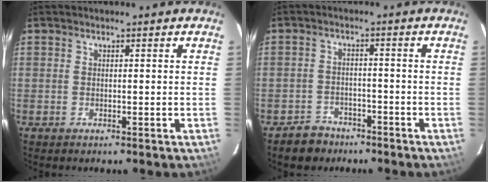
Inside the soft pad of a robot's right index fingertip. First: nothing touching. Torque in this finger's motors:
{"motor_torque": [0.05, -0.05, -0.10, -0.09]}